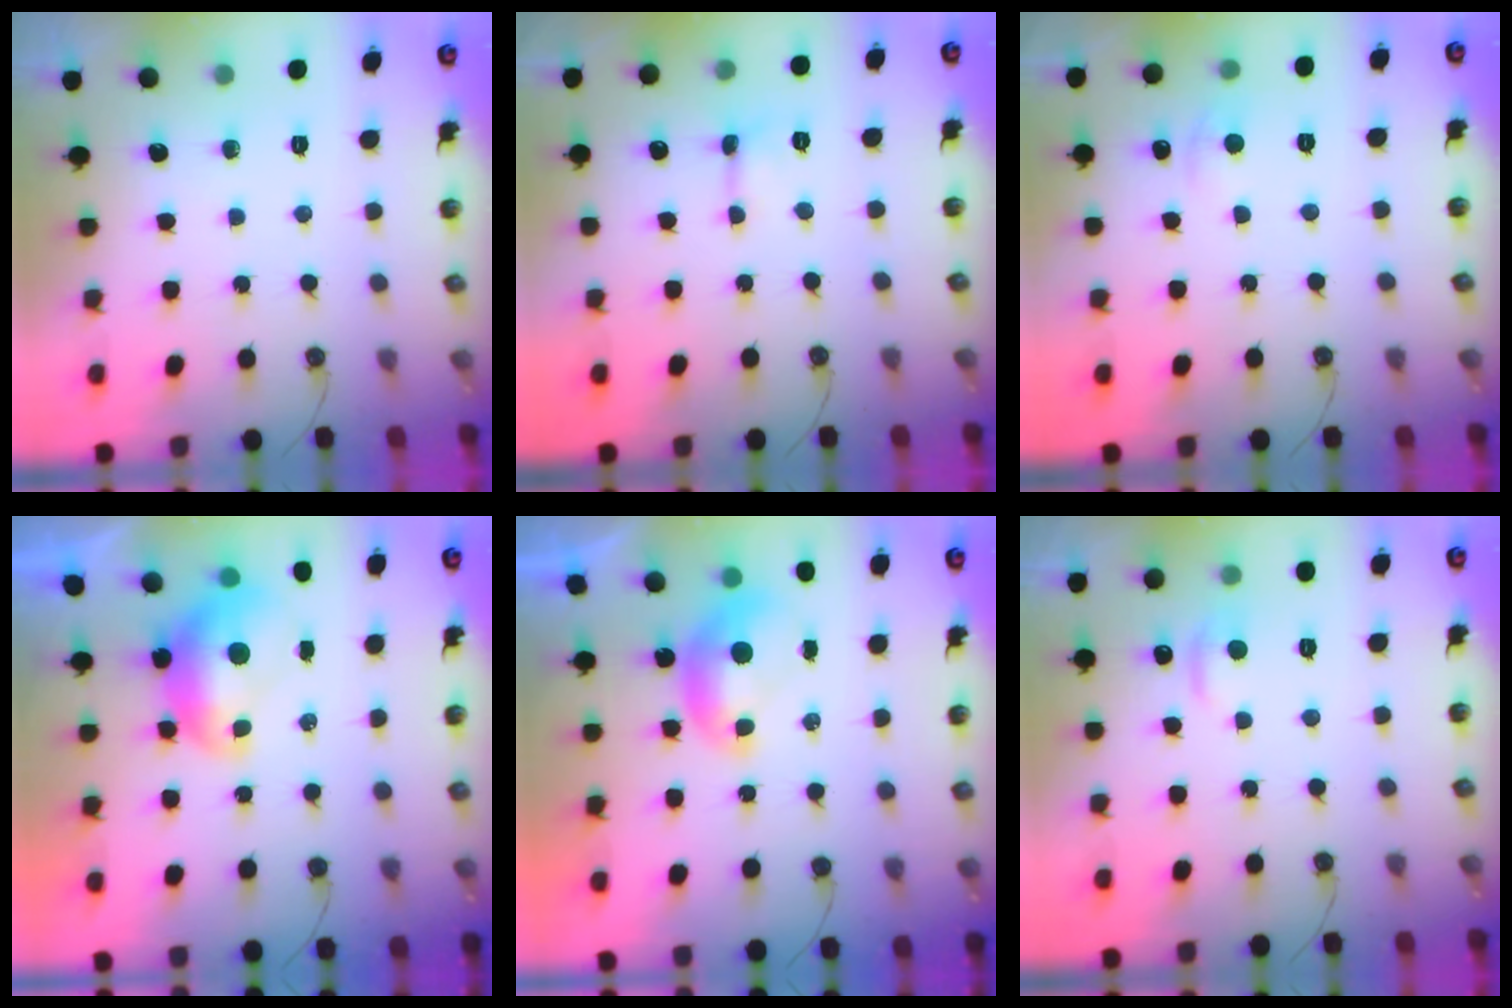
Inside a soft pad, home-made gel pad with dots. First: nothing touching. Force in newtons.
{"total": 0.9, "press": 0.8, "slide": 0.3}
{"total": 1.2, "press": 1.0, "slide": 0.6}
{"total": 1.6, "press": 1.6, "slide": 0.4}
{"total": 0.0}
{"total": 1.0, "press": 0.7, "slide": 0.7}